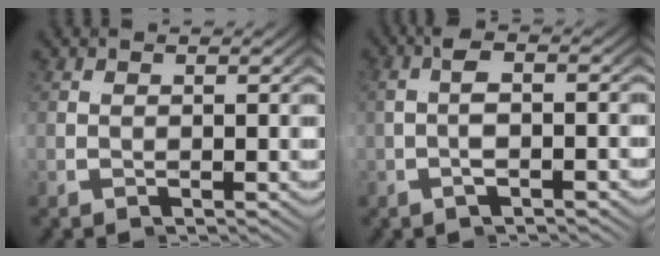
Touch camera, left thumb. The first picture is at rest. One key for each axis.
{"total": 2.2, "fx": -1.0, "fy": 0.3, "fz": 2.0, "tx": -0.039, "ty": 0.006, "tz": -0.028}